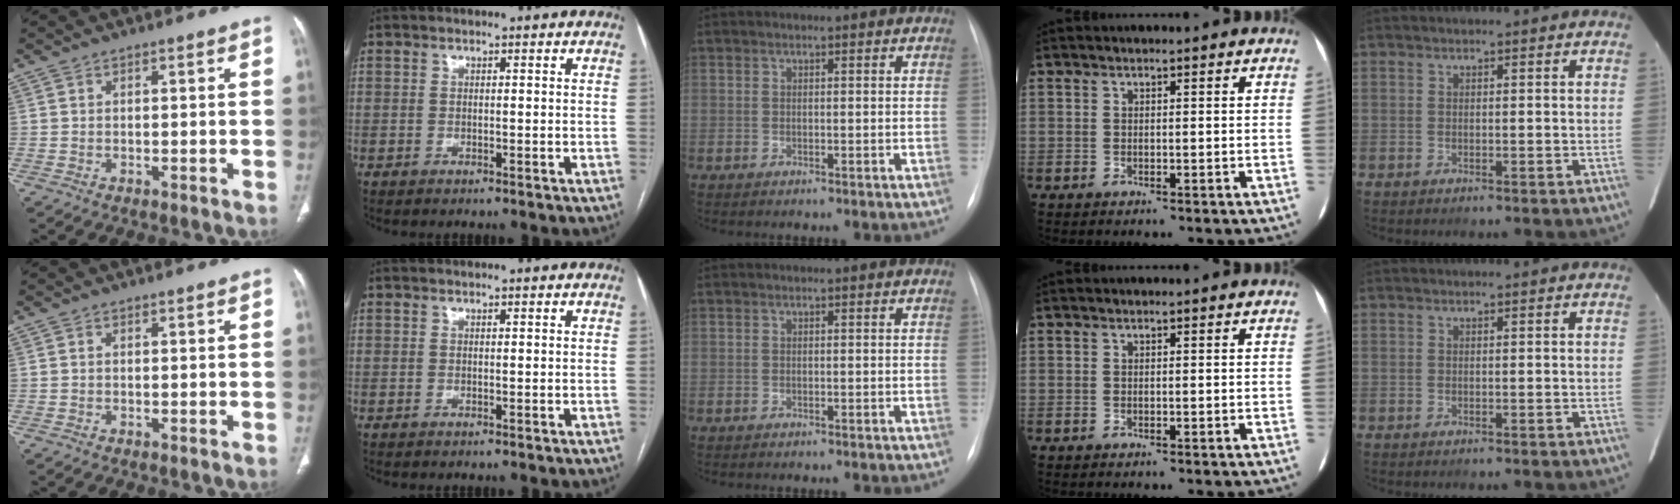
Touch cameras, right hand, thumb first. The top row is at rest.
{}